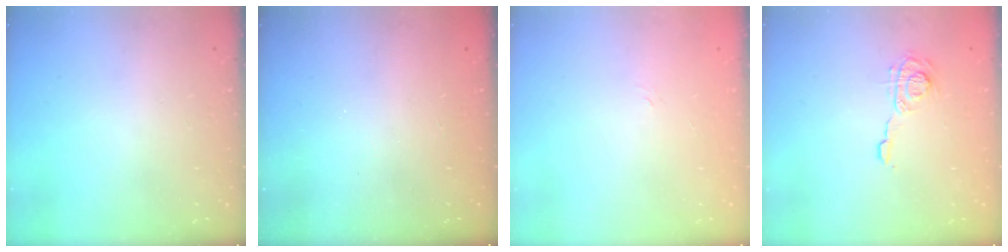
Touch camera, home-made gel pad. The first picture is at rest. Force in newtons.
{"total": 1.9, "press": 1.9, "slide": 0.6}
{"total": 2.3, "press": 2.0, "slide": 1.1}
{"total": 6.6, "press": 6.6, "slide": 0.9}